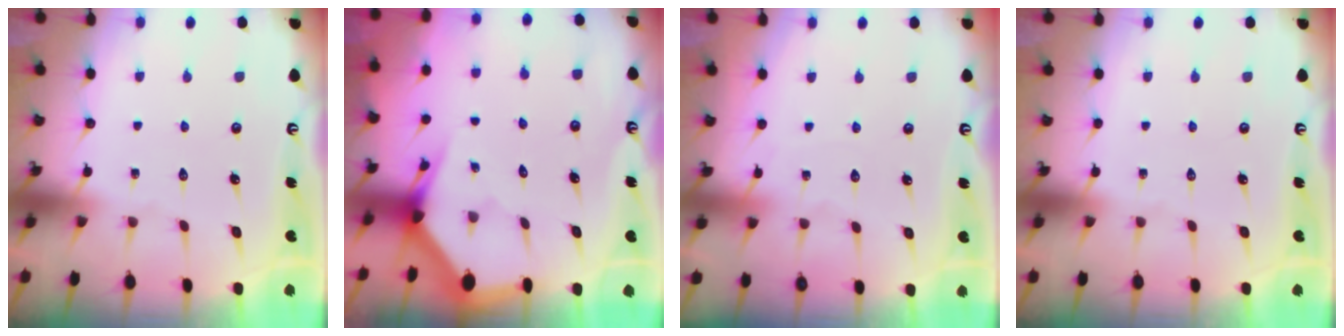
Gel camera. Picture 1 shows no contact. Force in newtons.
{"total": 2.9, "press": 2.9, "slide": 0.0}
{"total": 2.9, "press": 2.9, "slide": 0.4}
{"total": 0.0}